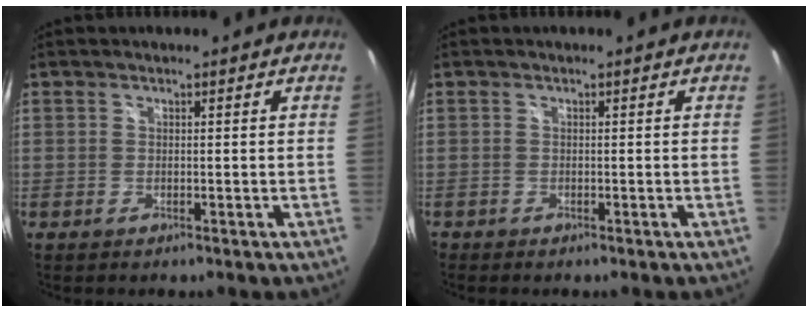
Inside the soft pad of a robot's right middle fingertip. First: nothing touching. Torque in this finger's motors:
{"motor_torque": [-0.40, -0.03, -0.01, -0.01]}